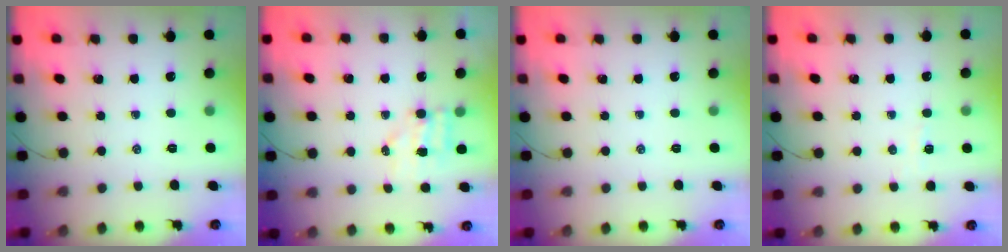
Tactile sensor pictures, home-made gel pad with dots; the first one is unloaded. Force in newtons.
{"total": 5.0, "press": 5.0, "slide": 0.7}
{"total": 0.0}
{"total": 2.4, "press": 2.3, "slide": 0.6}